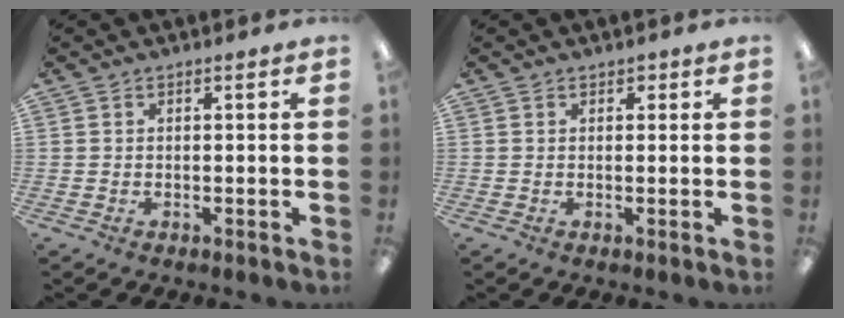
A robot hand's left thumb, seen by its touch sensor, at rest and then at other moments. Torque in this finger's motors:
{"motor_torque": [-0.34, -0.12, -0.12, -0.20, 0.00]}